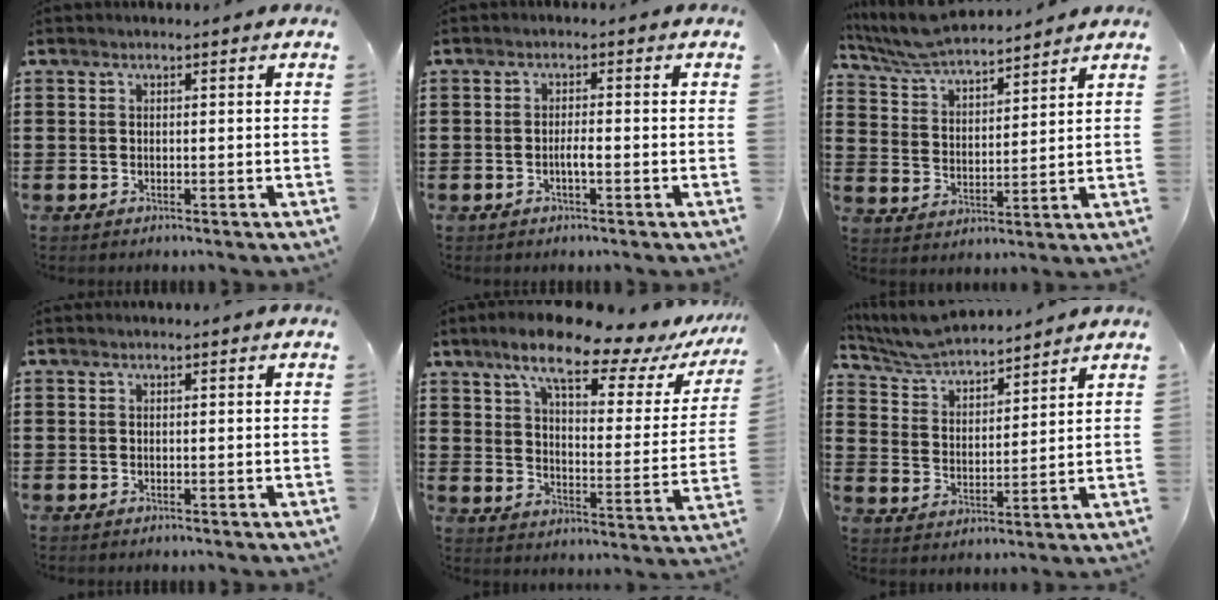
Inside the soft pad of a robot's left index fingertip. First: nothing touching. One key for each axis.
{"total": 2.1, "fx": -0.7, "fy": 0.4, "fz": 1.9, "tx": -0.036, "ty": 0.001, "tz": -0.012}
{"total": 6.7, "fx": 6.4, "fy": 0.8, "fz": 2.0, "tx": -0.066, "ty": -0.029, "tz": 0.113}
{"total": 0.0}
{"total": 12.1, "fx": 9.2, "fy": 2.3, "fz": 7.5, "tx": -0.149, "ty": -0.050, "tz": 0.149}
{"total": 6.0, "fx": 5.8, "fy": 0.8, "fz": 1.4, "tx": -0.052, "ty": -0.027, "tz": 0.104}